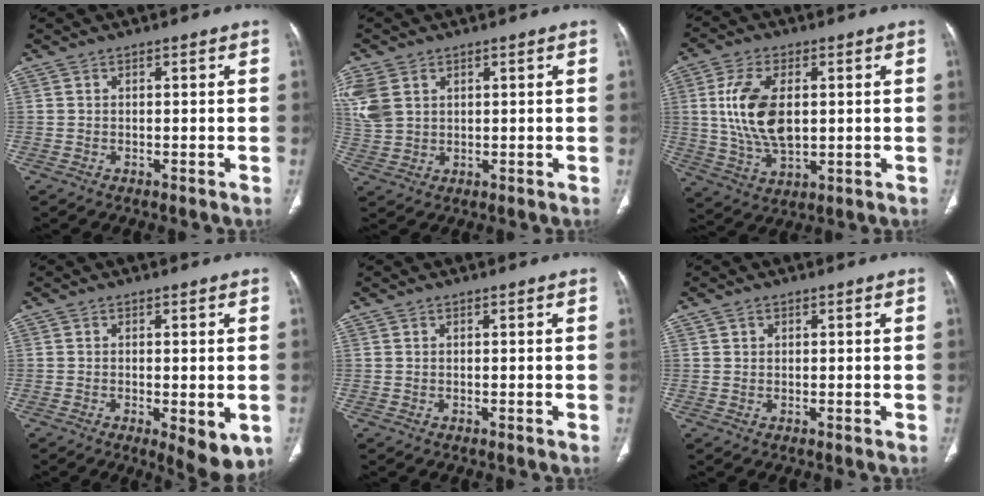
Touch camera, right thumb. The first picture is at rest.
{"total": 7.1, "force": [2.7, 5.0, 4.2], "torque": [-0.100, 0.001, 0.065]}
{"total": 12.8, "force": [1.7, 7.1, 10.6], "torque": [-0.206, -0.007, 0.041]}
{"total": 7.1, "force": [-1.9, 2.5, 6.3], "torque": [-0.083, -0.018, -0.024]}
{"total": 0.0}
{"total": 0.8, "force": [0.4, 0.7, 0.2], "torque": [0.002, 0.000, 0.005]}